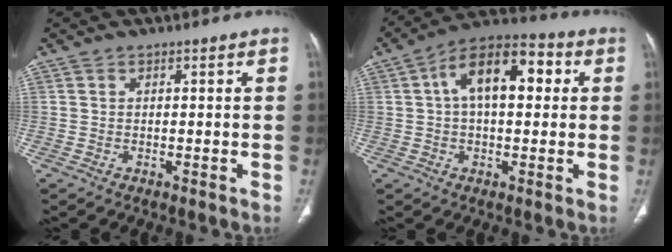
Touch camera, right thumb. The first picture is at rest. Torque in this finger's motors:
{"motor_torque": [1.38, 3.63, 0.82, -0.93, 0.11]}